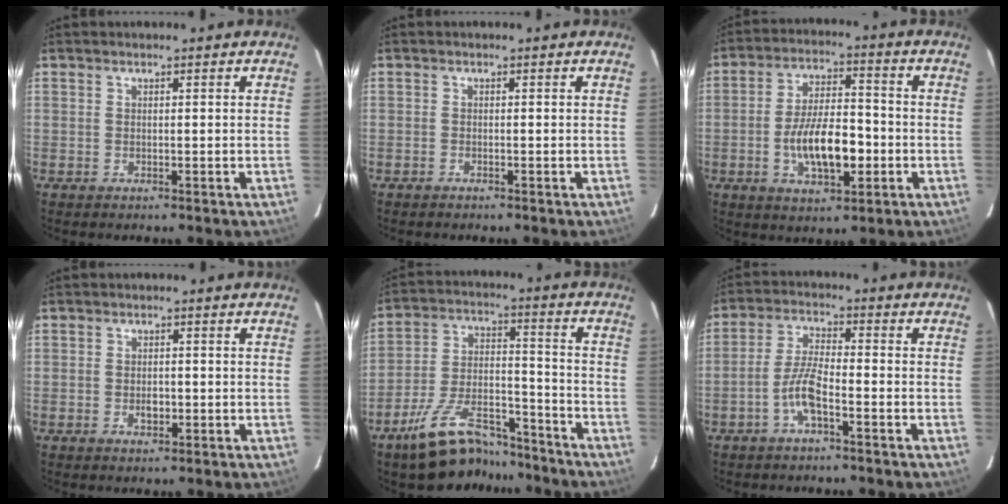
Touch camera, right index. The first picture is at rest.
{"total": 0.6, "force": [-0.5, 0.1, 0.1], "torque": [-0.001, 0.000, -0.011]}
{"total": 12.0, "force": [-3.2, 5.0, 10.4], "torque": [-0.199, 0.002, -0.048]}
{"total": 2.2, "force": [-0.6, 1.7, 1.2], "torque": [-0.019, 0.001, -0.008]}
{"total": 15.6, "force": [-12.3, 5.9, 7.5], "torque": [-0.152, 0.014, -0.197]}
{"total": 6.0, "force": [-3.0, 1.3, 5.1], "torque": [-0.109, 0.008, -0.059]}